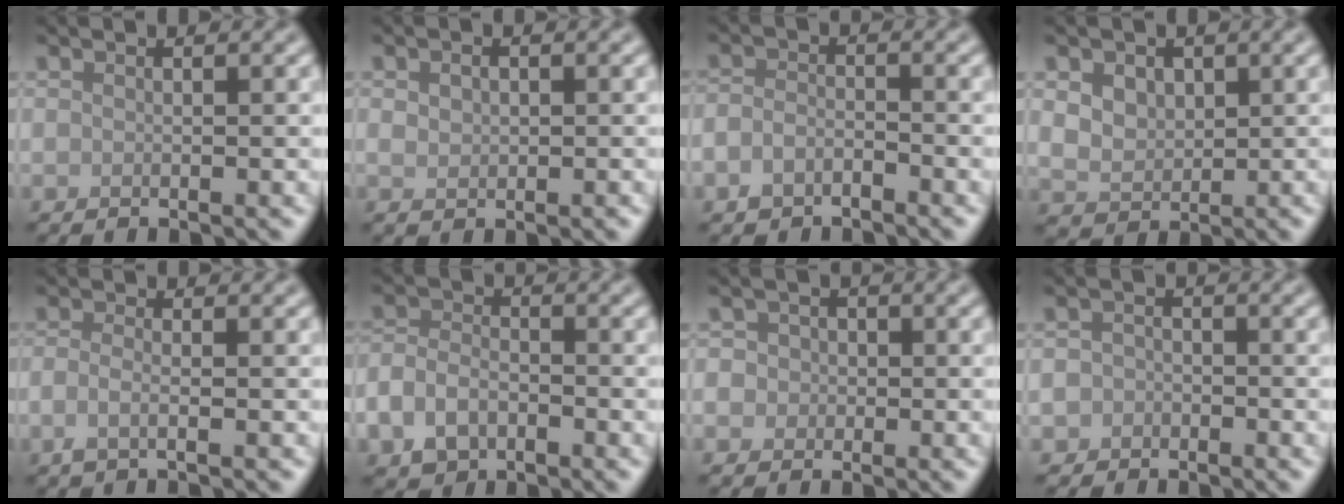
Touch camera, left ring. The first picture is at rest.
{"total": 1.6, "force": [0.1, 1.1, 1.2], "torque": [-0.023, 0.000, 0.003]}
{"total": 2.2, "force": [-1.5, 1.3, 0.9], "torque": [-0.016, 0.003, -0.037]}
{"total": 4.1, "force": [1.5, 3.1, 2.3], "torque": [-0.046, 0.015, 0.025]}
{"total": 1.7, "force": [-0.7, 0.6, 1.5], "torque": [-0.033, -0.005, -0.019]}
{"total": 3.9, "force": [-2.0, 2.6, 2.1], "torque": [-0.047, -0.003, -0.047]}
{"total": 3.6, "force": [-0.1, 3.4, 1.1], "torque": [0.005, 0.020, -0.029]}
{"total": 1.8, "force": [-1.0, 1.5, 0.2], "torque": [0.013, 0.002, -0.025]}